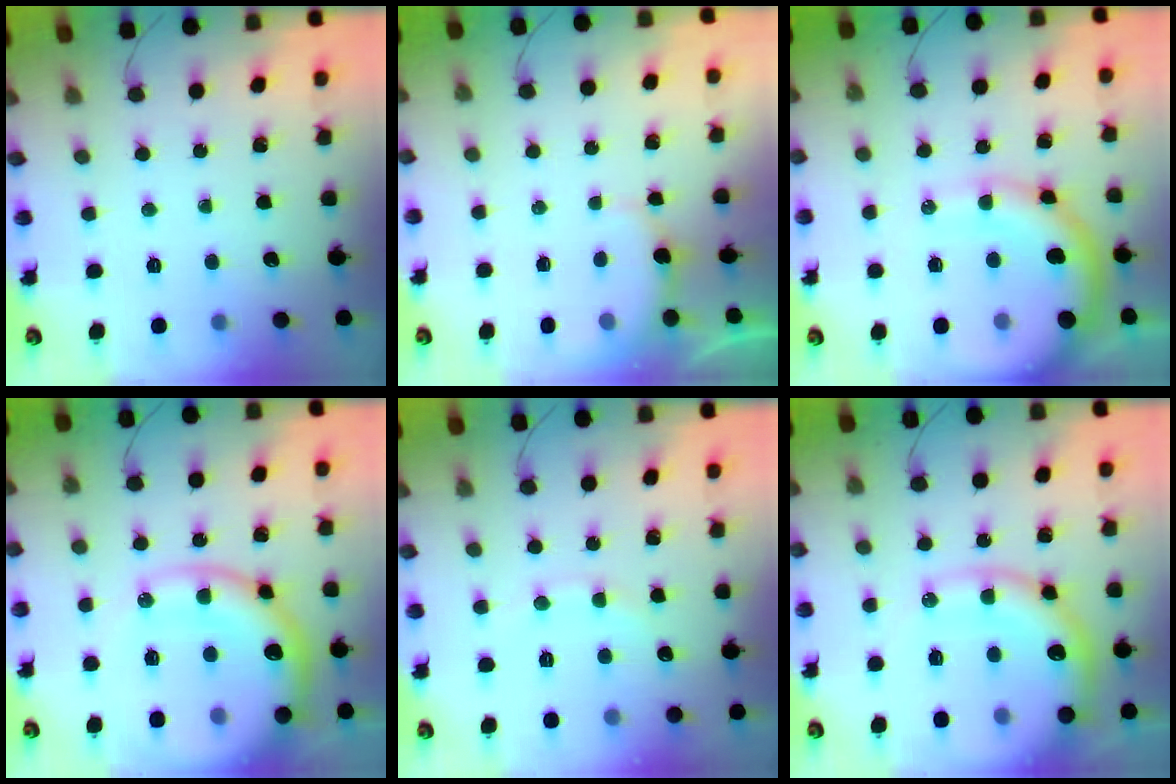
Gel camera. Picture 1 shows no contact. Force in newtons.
{"total": 2.8, "press": 2.7, "slide": 0.7}
{"total": 13.4, "press": 13.1, "slide": 2.7}
{"total": 21.6, "press": 21.1, "slide": 4.6}
{"total": 6.6, "press": 6.4, "slide": 1.5}
{"total": 17.4, "press": 17.0, "slide": 3.9}